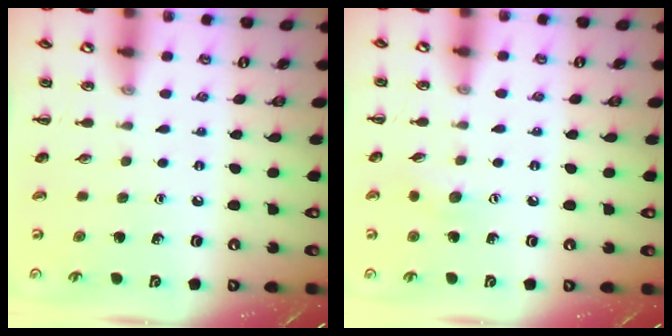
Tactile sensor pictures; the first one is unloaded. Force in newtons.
{"total": 5.6, "press": 5.5, "slide": 1.0}